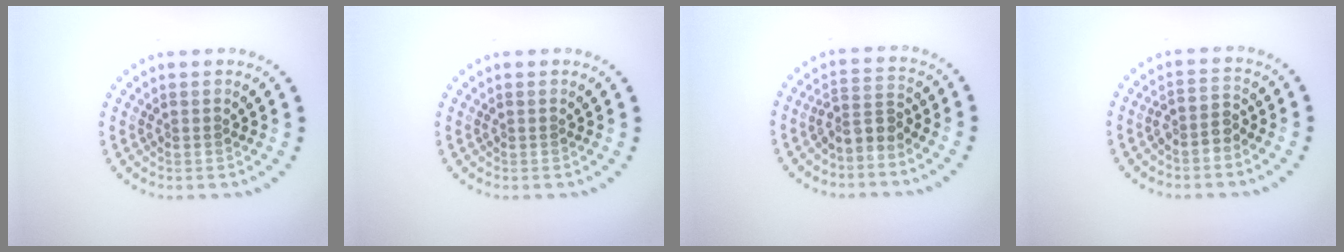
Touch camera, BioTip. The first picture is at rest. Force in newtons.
{"total": 0.0}
{"total": 2.6, "press": 1.9, "slide": 1.8}
{"total": 2.0, "press": 1.6, "slide": 1.1}